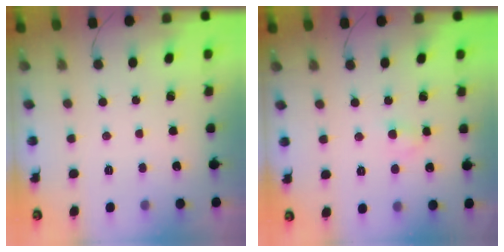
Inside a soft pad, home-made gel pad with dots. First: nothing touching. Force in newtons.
{"total": 2.6, "press": 2.4, "slide": 1.1}